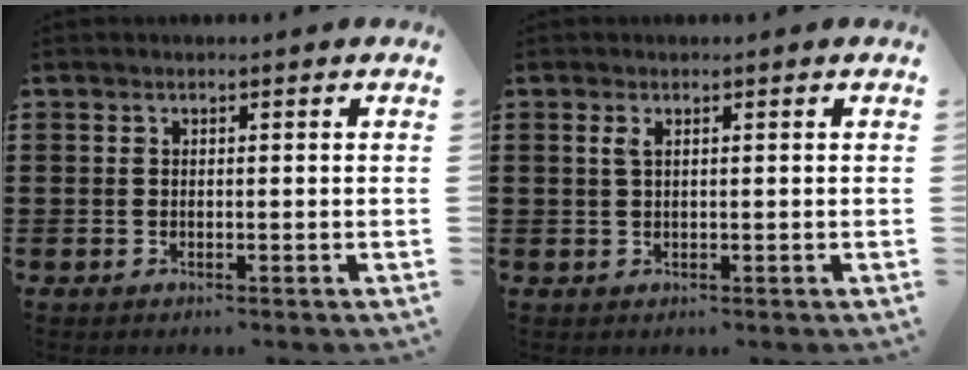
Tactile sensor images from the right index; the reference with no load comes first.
{"total": 1.1, "force": [0.4, 0.3, 1.0], "torque": [-0.022, 0.003, 0.006]}